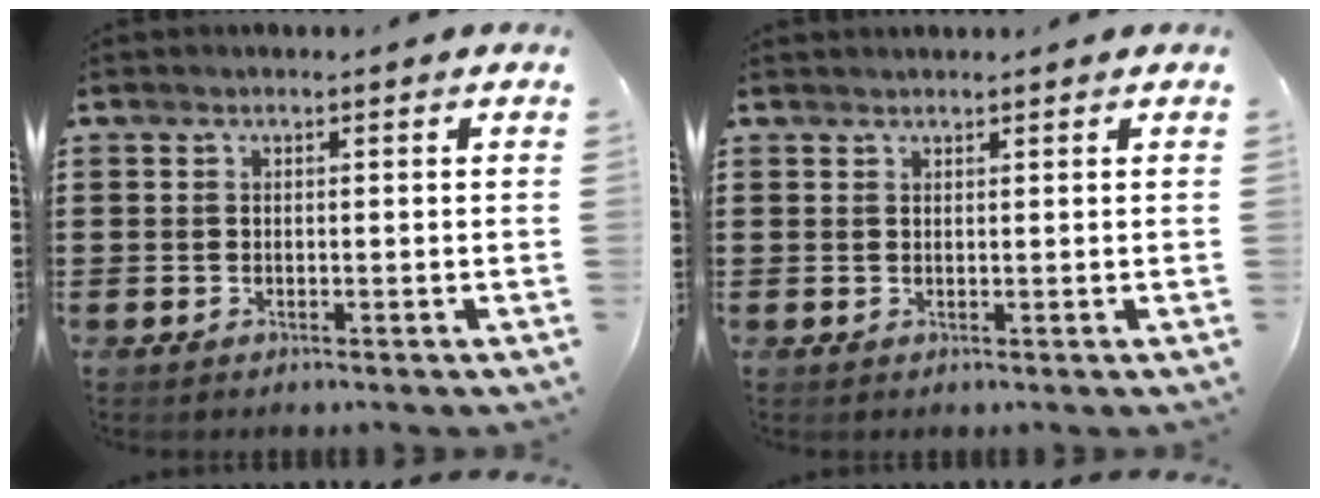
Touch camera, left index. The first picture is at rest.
{"total": 0.8, "force": [0.8, 0.0, 0.1], "torque": [-0.003, -0.002, 0.016]}